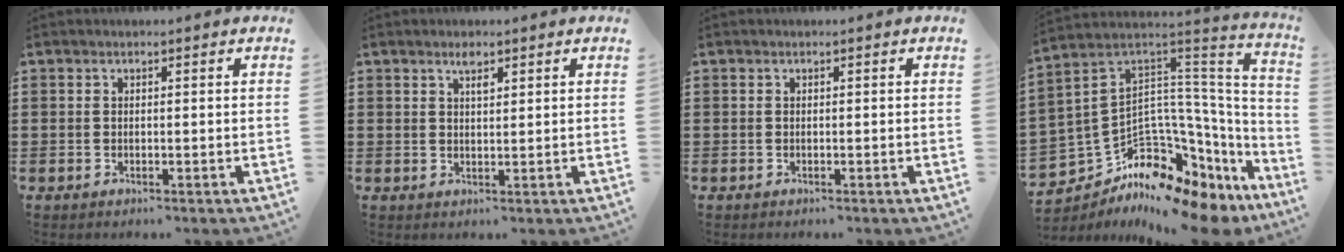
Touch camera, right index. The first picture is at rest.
{"total": 2.1, "force": [1.4, 0.5, 1.4], "torque": [-0.024, -0.001, 0.022]}
{"total": 0.0}
{"total": 7.2, "force": [-4.0, 4.8, 3.5], "torque": [-0.107, -0.037, -0.081]}